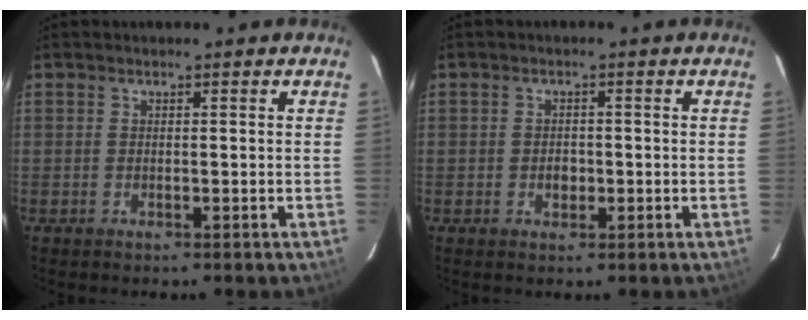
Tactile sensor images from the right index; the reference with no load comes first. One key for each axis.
{"total": 1.9, "fx": -0.5, "fy": 1.6, "fz": 1.0, "tx": -0.019, "ty": 0.005, "tz": -0.006}